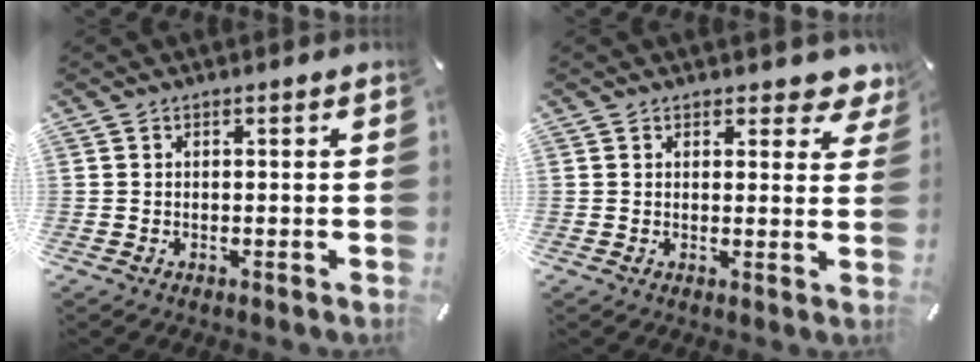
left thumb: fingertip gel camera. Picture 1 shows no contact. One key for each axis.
{"total": 3.8, "fx": 2.9, "fy": 2.2, "fz": 1.3, "tx": -0.002, "ty": -0.017, "tz": 0.045}